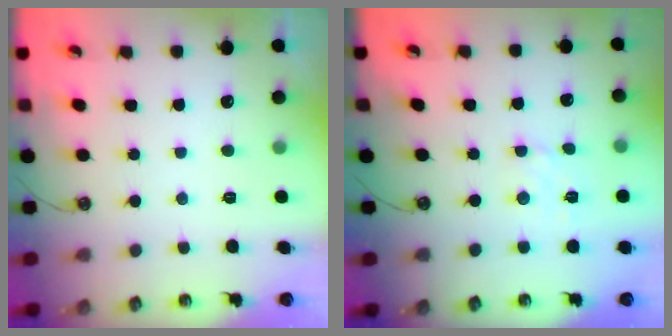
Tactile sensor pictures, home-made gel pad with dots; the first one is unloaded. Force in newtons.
{"total": 2.9, "press": 2.9, "slide": 0.7}